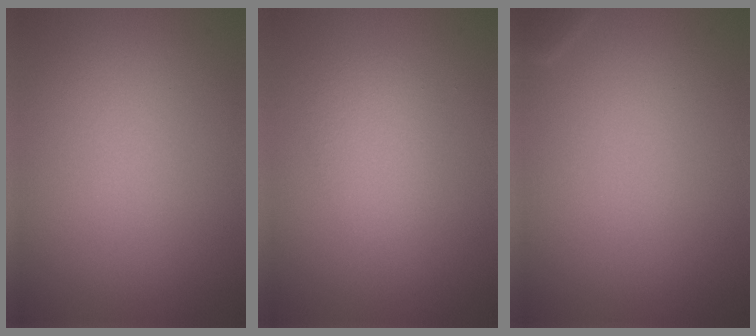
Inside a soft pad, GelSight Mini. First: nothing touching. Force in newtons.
{"total": 2.0, "press": 2.0, "slide": 0.1}
{"total": 0.6, "press": 0.6, "slide": 0.0}